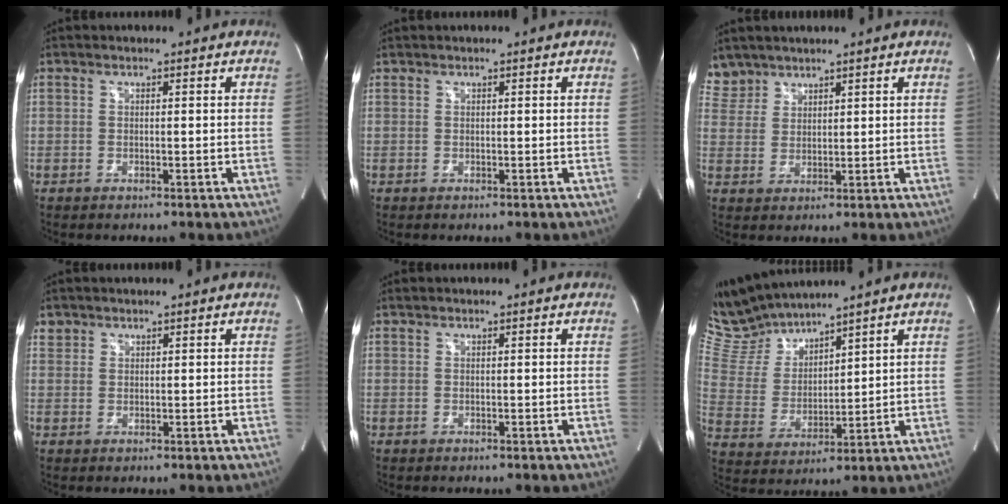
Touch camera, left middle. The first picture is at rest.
{"total": 0.0}
{"total": 4.3, "force": [3.8, 1.9, -0.4], "torque": [0.009, 0.009, 0.085]}
{"total": 1.4, "force": [1.0, 0.9, -0.2], "torque": [0.010, 0.007, 0.016]}
{"total": 0.0}
{"total": 9.3, "force": [9.1, 0.9, 1.3], "torque": [-0.054, 0.014, 0.203]}